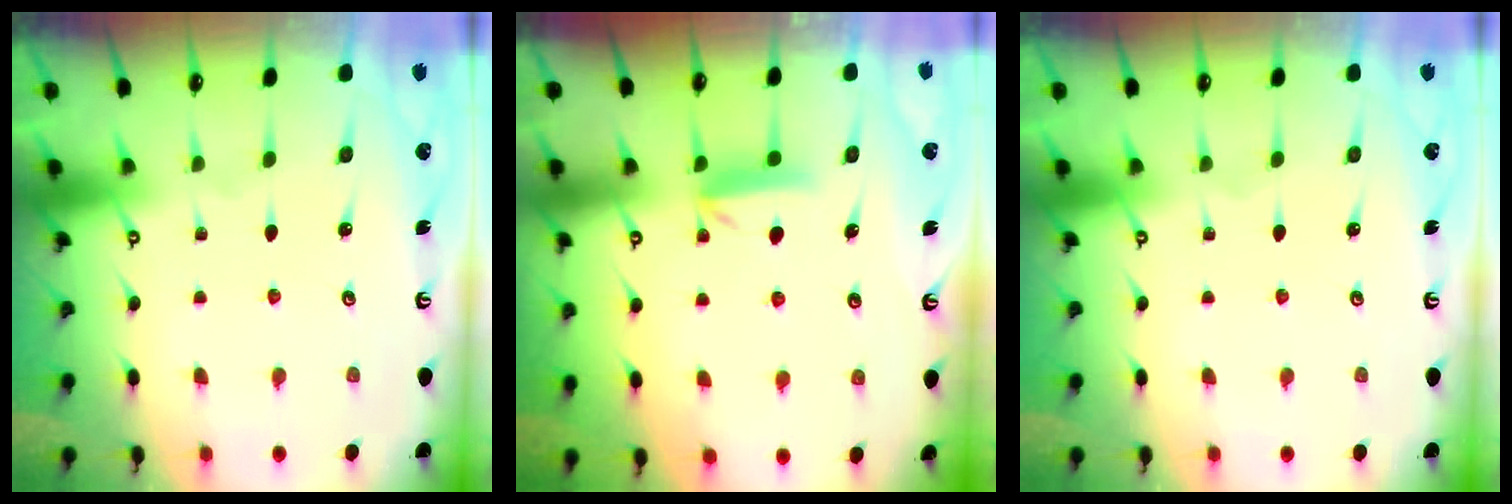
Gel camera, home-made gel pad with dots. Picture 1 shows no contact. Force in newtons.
{"total": 6.2, "press": 6.2, "slide": 0.6}
{"total": 0.0}